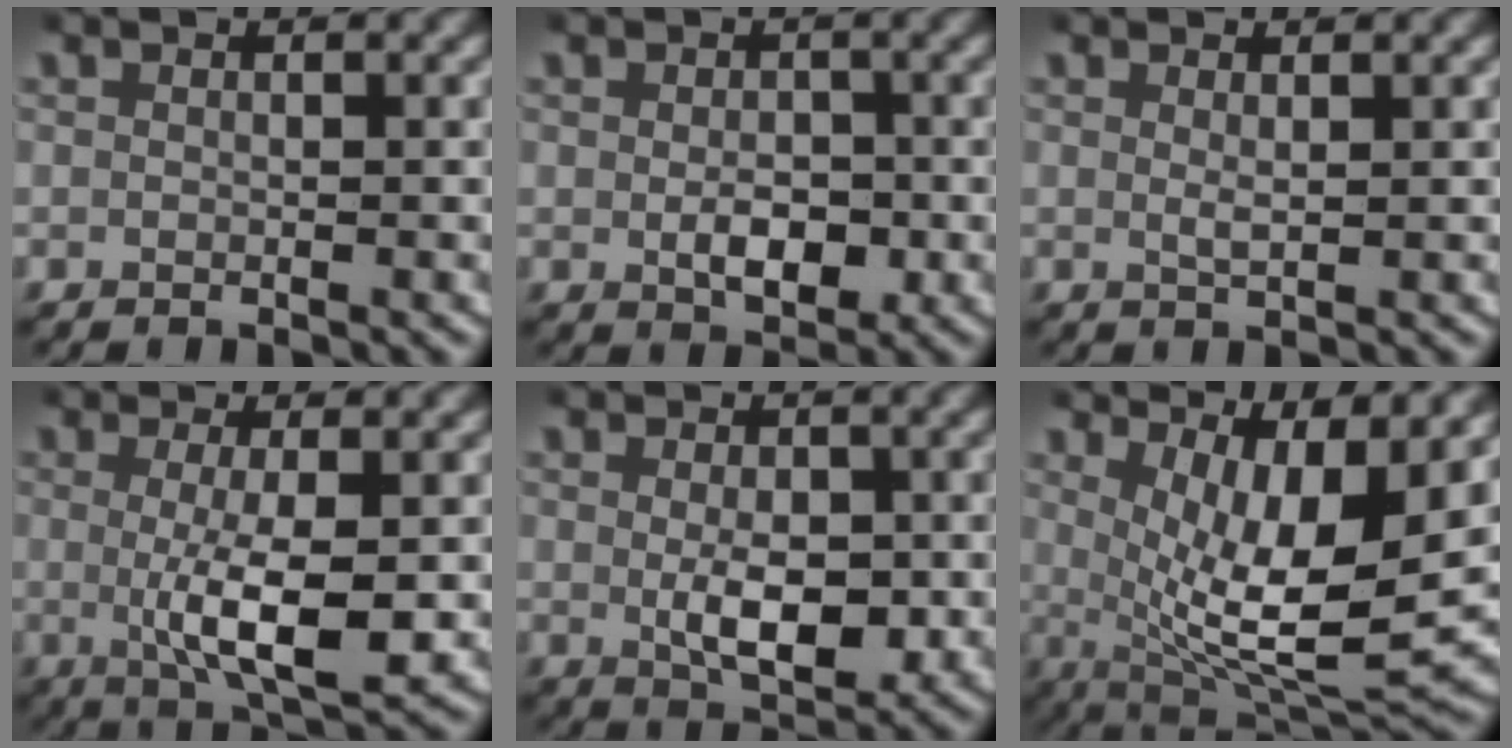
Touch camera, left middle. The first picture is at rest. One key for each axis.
{"total": 3.1, "fx": -0.5, "fy": 2.1, "fz": 2.2, "tx": -0.032, "ty": -0.015, "tz": -0.003}
{"total": 1.0, "fx": 0.6, "fy": 0.0, "fz": 0.8, "tx": -0.019, "ty": -0.005, "tz": 0.013}
{"total": 5.9, "fx": -0.4, "fy": 1.6, "fz": 5.6, "tx": -0.100, "ty": -0.017, "tz": 0.002}
{"total": 4.5, "fx": -0.2, "fy": 2.5, "fz": 3.8, "tx": -0.064, "ty": -0.021, "tz": 0.004}
{"total": 12.0, "fx": 1.4, "fy": 5.4, "fz": 10.6, "tx": -0.168, "ty": -0.034, "tz": 0.035}